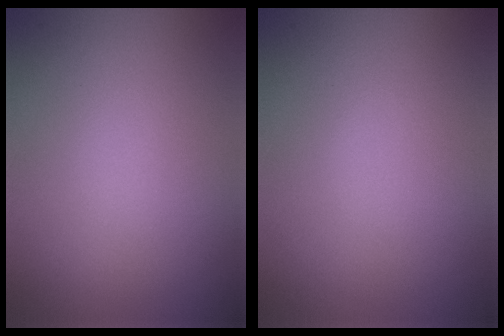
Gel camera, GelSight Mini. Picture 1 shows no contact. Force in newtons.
{"total": 0.0}